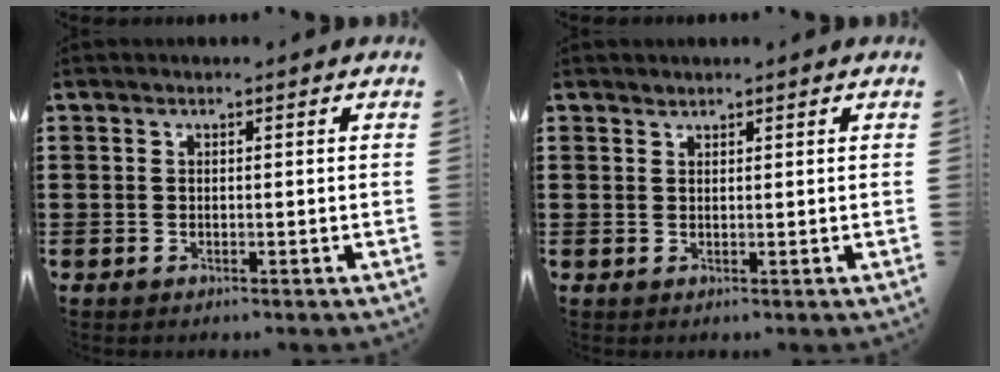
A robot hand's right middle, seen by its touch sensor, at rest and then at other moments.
{"total": 0.8, "force": [0.8, 0.3, -0.1], "torque": [0.000, 0.001, 0.016]}